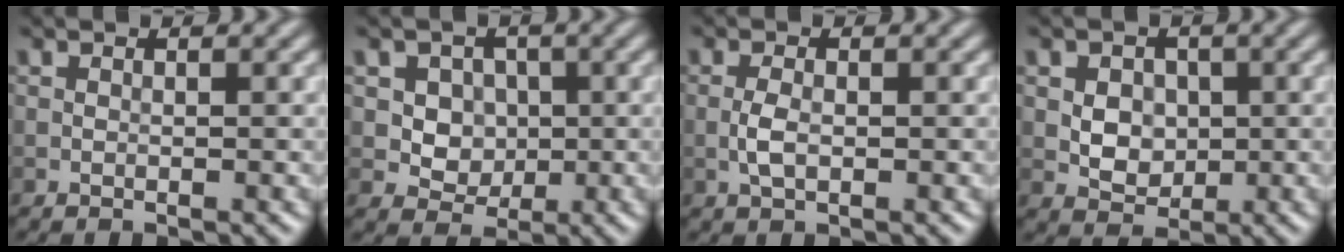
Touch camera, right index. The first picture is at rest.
{"total": 3.7, "force": [0.6, 3.2, 1.8], "torque": [-0.024, -0.006, 0.014]}
{"total": 1.8, "force": [-0.4, 0.8, 1.6], "torque": [-0.034, 0.001, -0.011]}
{"total": 3.5, "force": [0.4, 2.8, 2.1], "torque": [-0.029, 0.002, 0.005]}